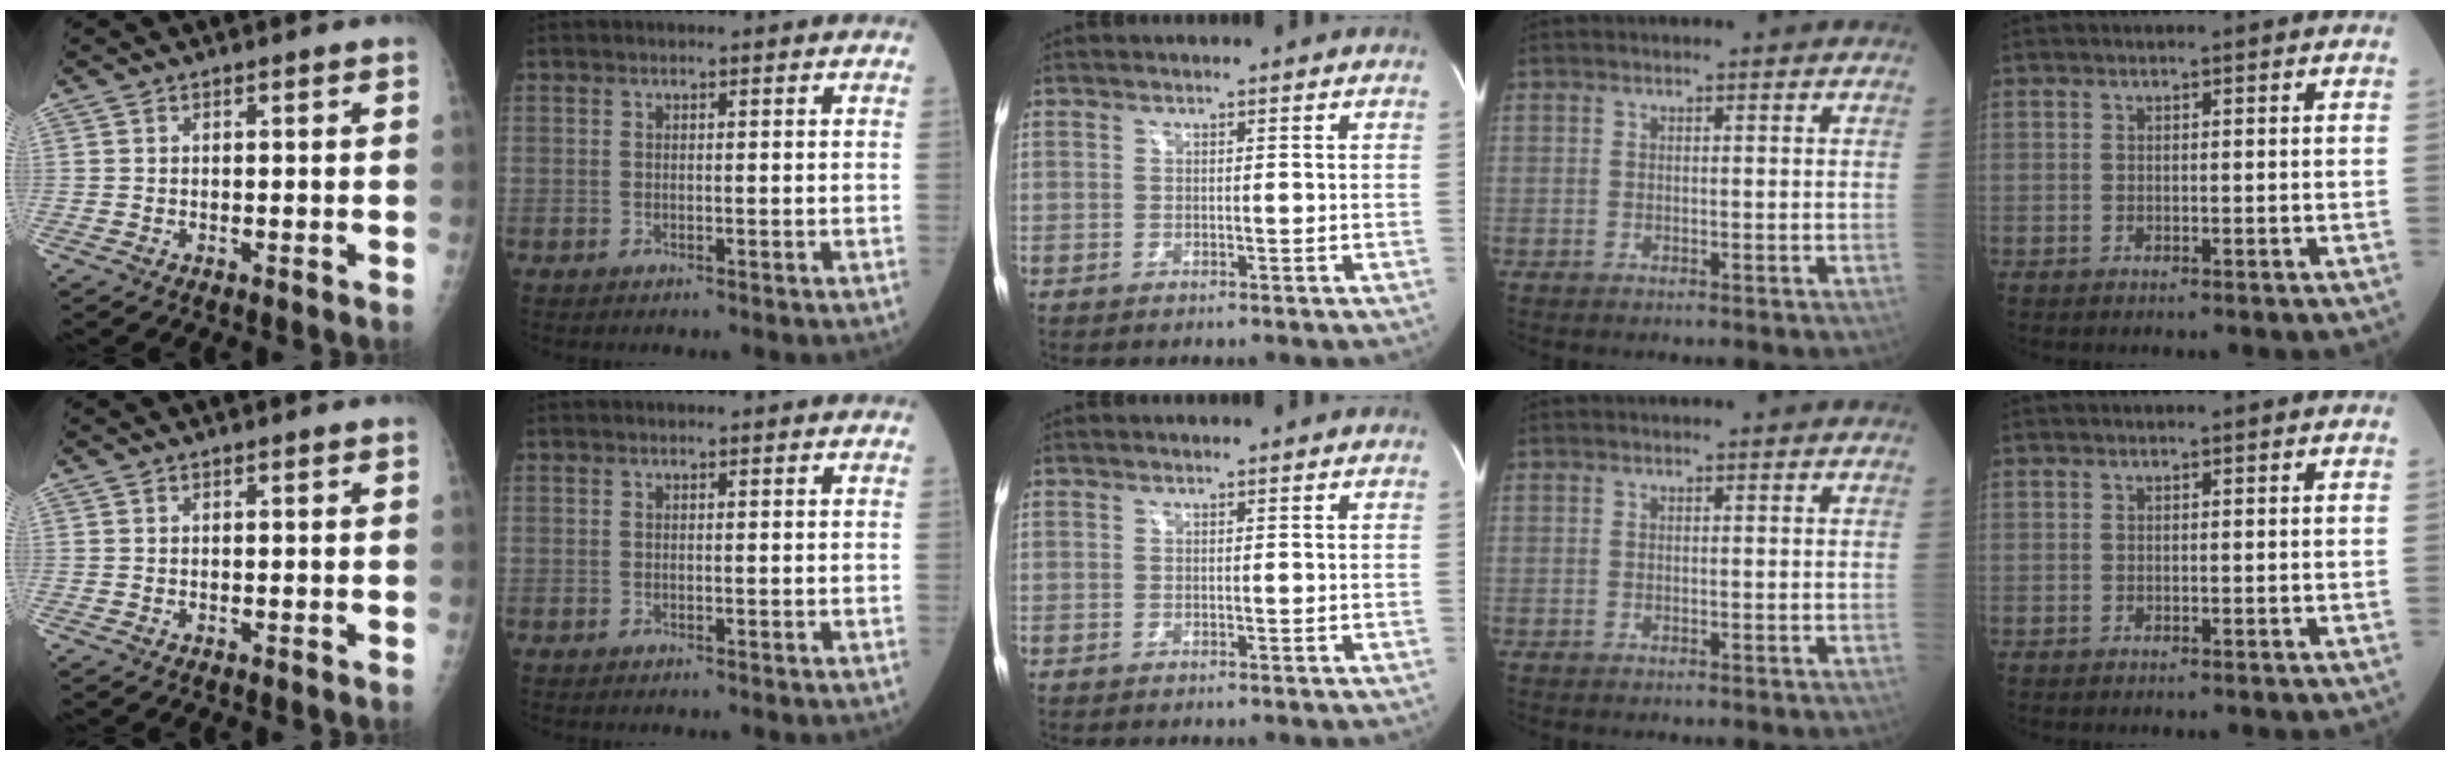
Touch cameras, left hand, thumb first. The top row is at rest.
{}